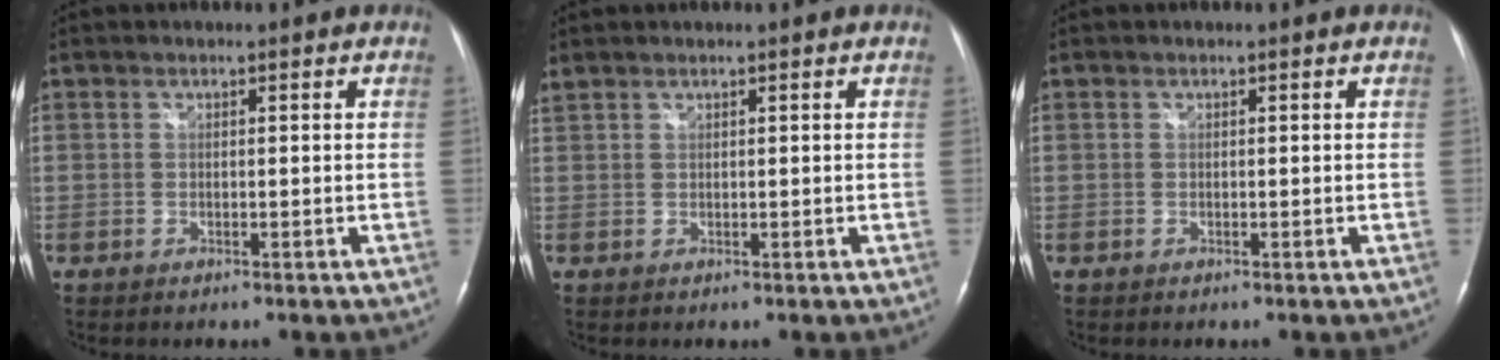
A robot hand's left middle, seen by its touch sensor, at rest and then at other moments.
{"total": 1.1, "force": [1.1, 0.0, 0.4], "torque": [-0.024, 0.020, 0.029]}
{"total": 0.0}